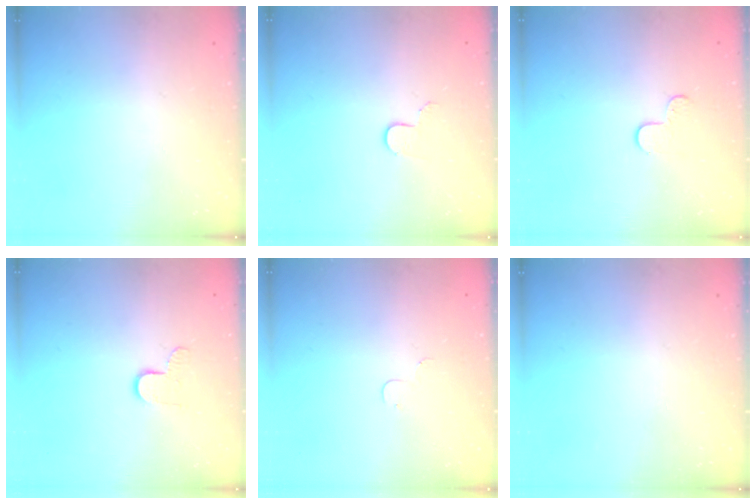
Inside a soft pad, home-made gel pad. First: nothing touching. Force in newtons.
{"total": 3.4, "press": 3.4, "slide": 0.3}
{"total": 4.2, "press": 4.1, "slide": 0.5}
{"total": 5.7, "press": 5.7, "slide": 0.4}
{"total": 3.4, "press": 3.4, "slide": 0.4}
{"total": 0.0}